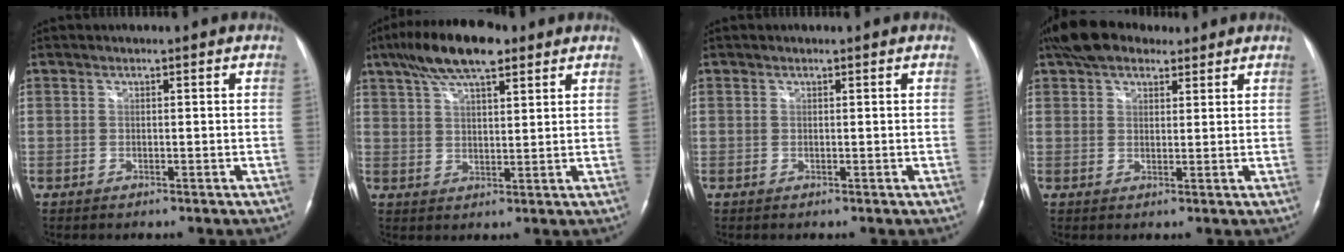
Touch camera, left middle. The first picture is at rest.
{"total": 11.5, "force": [7.7, 3.3, 7.9], "torque": [-0.145, 0.024, 0.135]}
{"total": 0.0}
{"total": 8.7, "force": [6.5, 4.2, 4.0], "torque": [-0.070, 0.033, 0.114]}